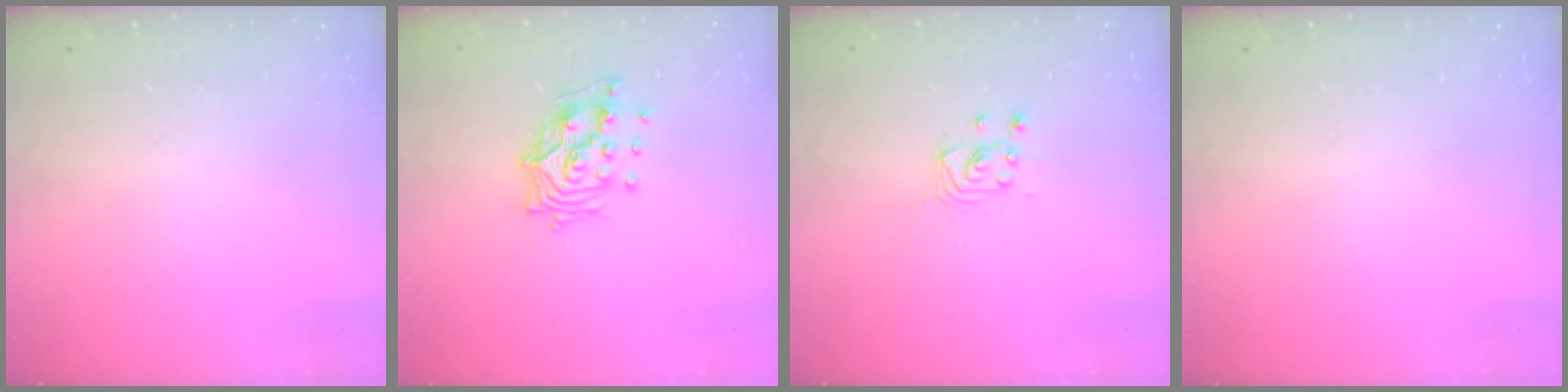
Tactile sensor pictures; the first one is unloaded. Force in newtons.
{"total": 13.1, "press": 13.0, "slide": 1.2}
{"total": 2.9, "press": 2.9, "slide": 0.2}
{"total": 0.0}